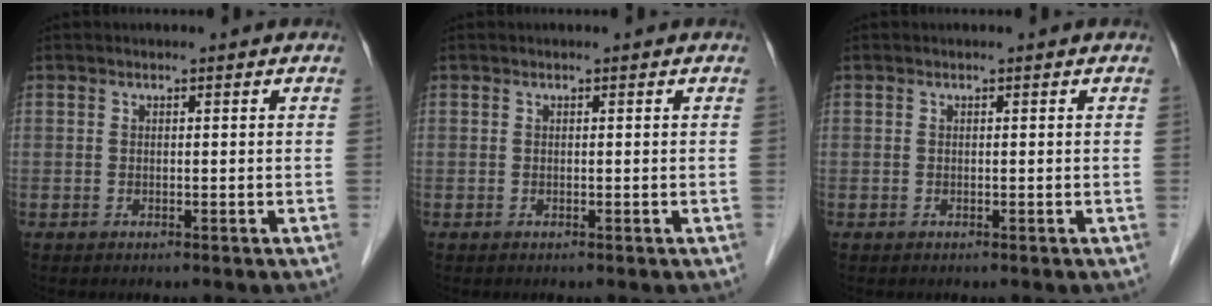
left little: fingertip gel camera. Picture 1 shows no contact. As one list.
[{"total": 0.0}, {"total": 0.0}]